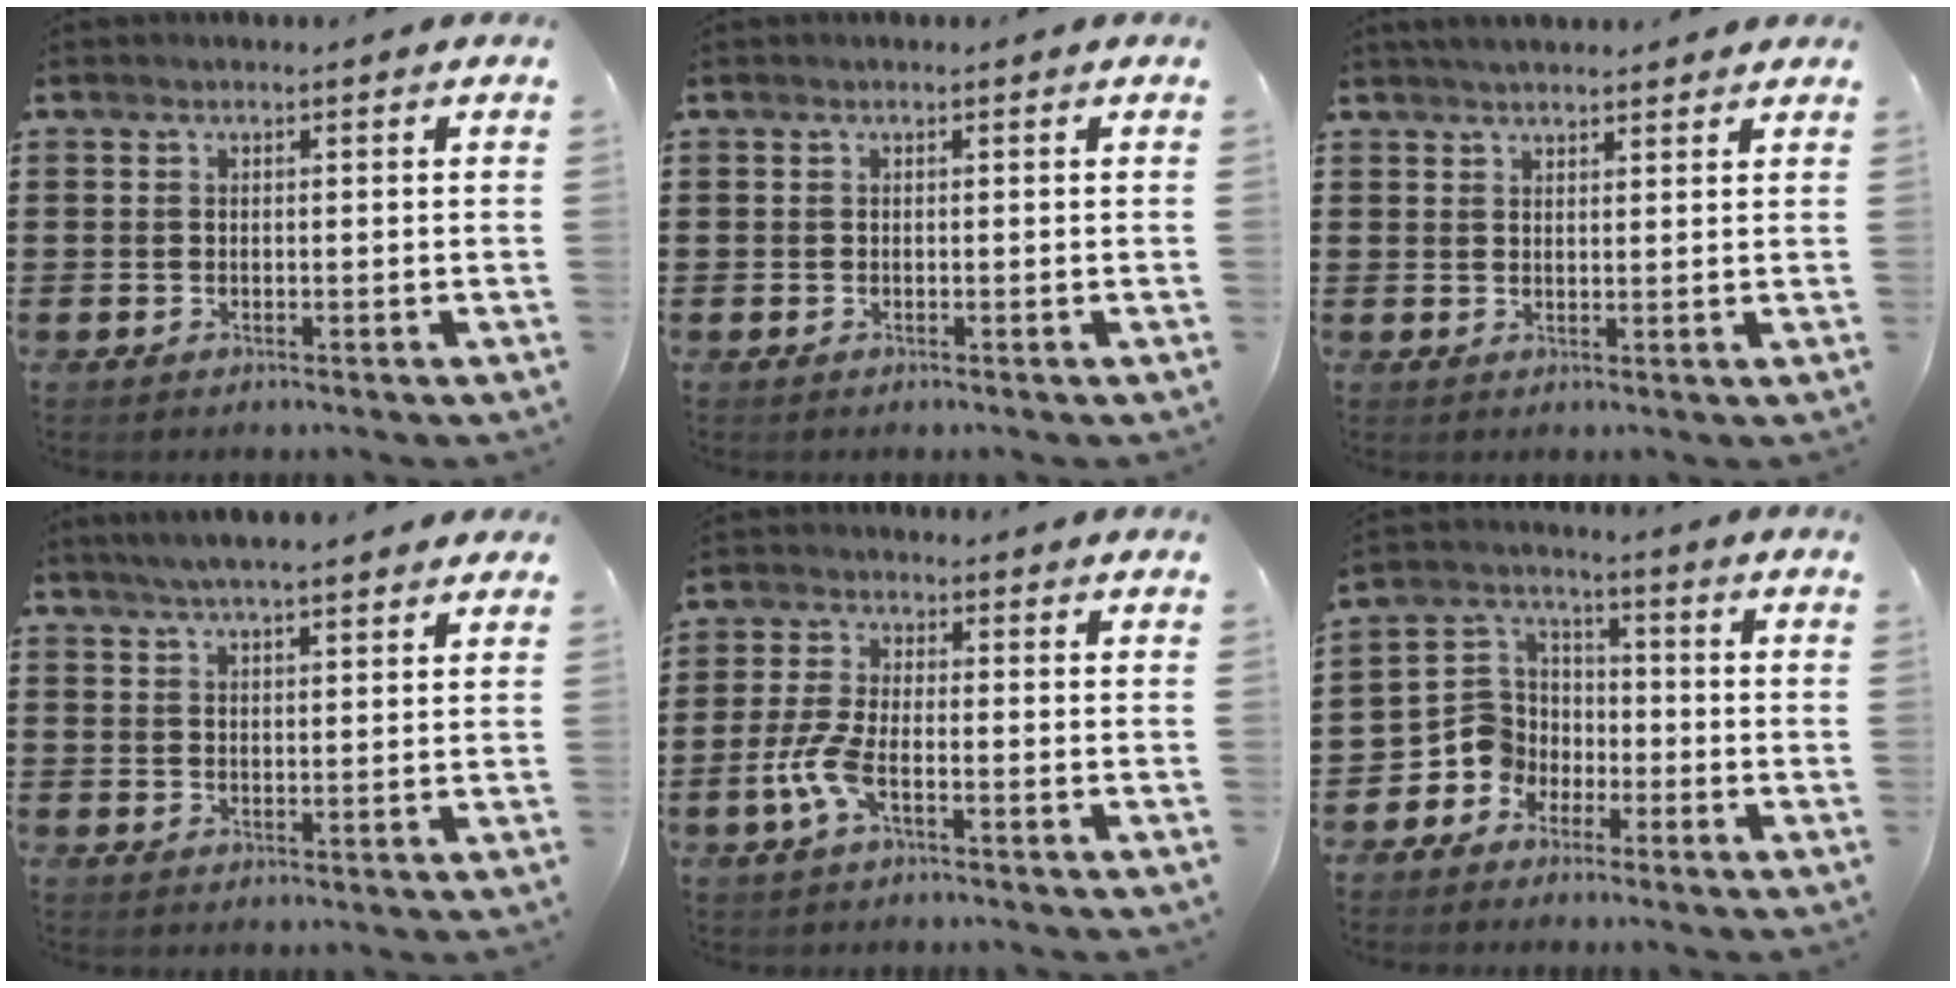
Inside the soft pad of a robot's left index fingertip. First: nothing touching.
{"total": 0.0}
{"total": 2.7, "force": [2.6, 0.2, 0.7], "torque": [-0.018, 0.000, 0.050]}
{"total": 4.1, "force": [3.6, 0.2, 1.8], "torque": [-0.044, -0.003, 0.065]}
{"total": 5.4, "force": [-2.0, 1.8, 4.6], "torque": [-0.120, -0.011, -0.045]}
{"total": 6.5, "force": [-2.9, 5.7, 1.2], "torque": [-0.072, 0.006, -0.066]}